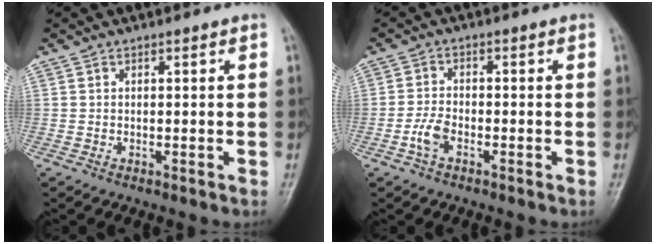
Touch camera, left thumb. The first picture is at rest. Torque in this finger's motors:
{"motor_torque": [-0.41, 0.44, 0.02, -0.03, 0.02]}